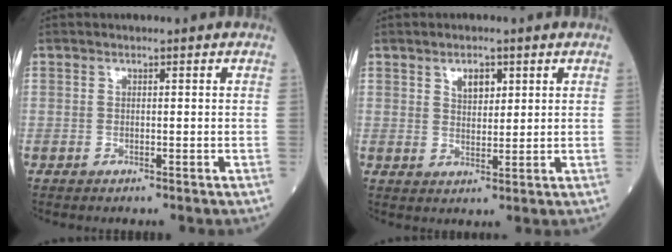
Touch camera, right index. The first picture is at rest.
{"total": 3.2, "force": [1.7, 1.7, 2.1], "torque": [-0.034, 0.002, 0.030]}